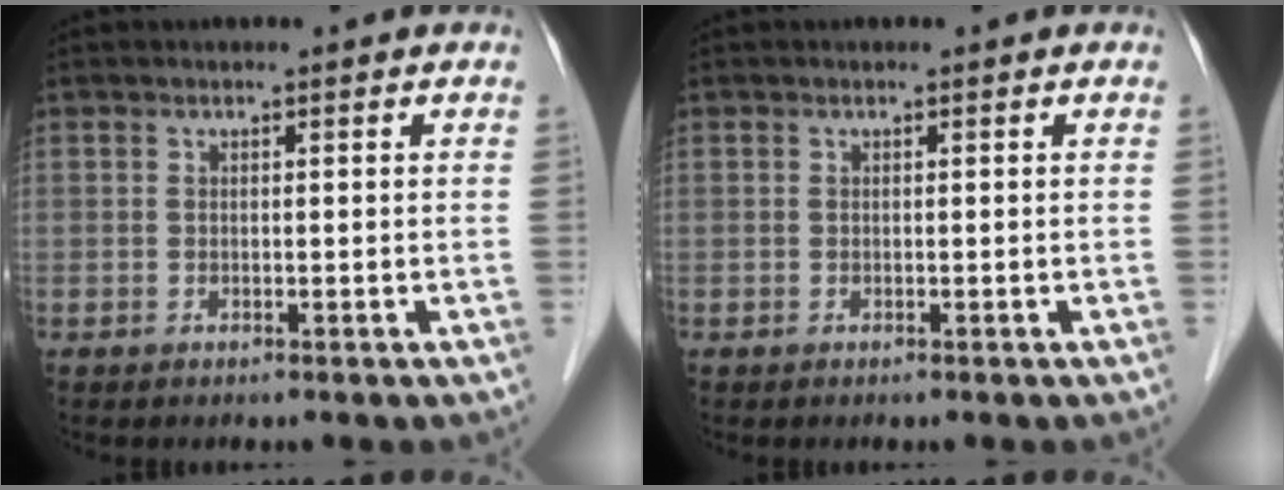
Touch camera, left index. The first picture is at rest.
{"total": 0.0}